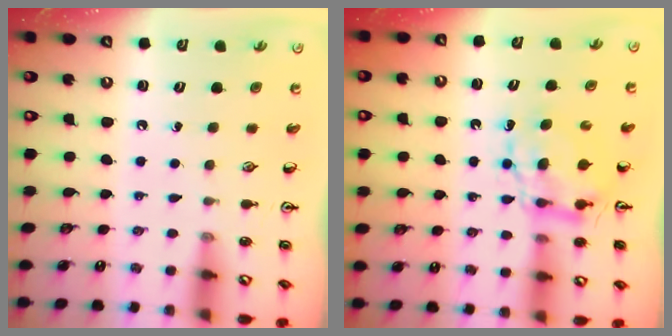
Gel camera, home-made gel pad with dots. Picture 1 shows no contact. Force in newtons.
{"total": 7.1, "press": 7.1, "slide": 0.2}